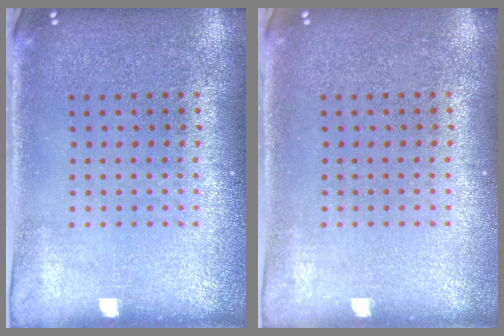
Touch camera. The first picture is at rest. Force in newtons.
{"total": 0.0}